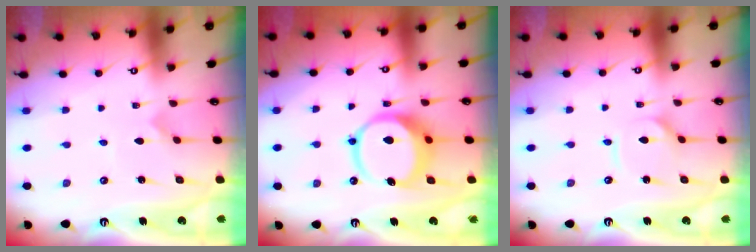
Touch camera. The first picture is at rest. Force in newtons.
{"total": 13.0, "press": 12.9, "slide": 1.9}
{"total": 2.9, "press": 2.9, "slide": 0.4}